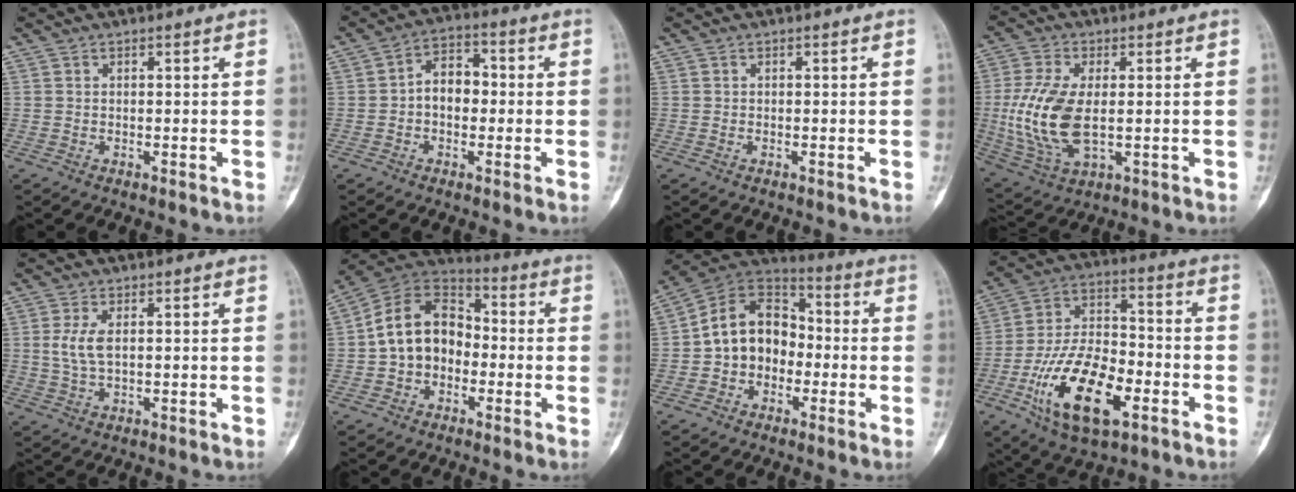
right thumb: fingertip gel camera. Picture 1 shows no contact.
{"total": 7.1, "force": [-0.5, 5.0, 5.0], "torque": [-0.056, 0.026, -0.021]}
{"total": 0.0}
{"total": 14.0, "force": [-0.5, 7.2, 12.0], "torque": [-0.260, -0.007, -0.001]}
{"total": 4.2, "force": [0.7, 1.8, 3.7], "torque": [-0.083, 0.000, 0.017]}
{"total": 13.3, "force": [-1.6, 10.0, 8.7], "torque": [-0.126, 0.046, -0.045]}
{"total": 13.3, "force": [-1.7, 10.2, 8.4], "torque": [-0.107, 0.049, -0.044]}
{"total": 19.7, "force": [-8.0, 9.1, 15.5], "torque": [-0.276, 0.037, -0.139]}